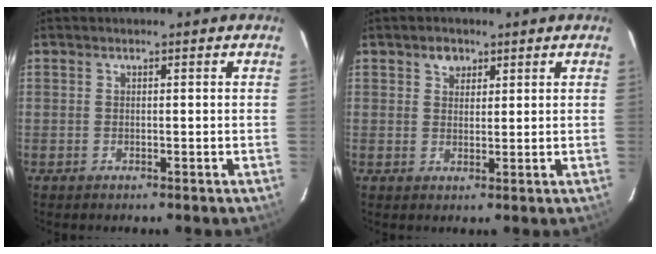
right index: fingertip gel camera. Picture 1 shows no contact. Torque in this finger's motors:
{"motor_torque": [0.02, 0.00, 0.01, 0.02]}